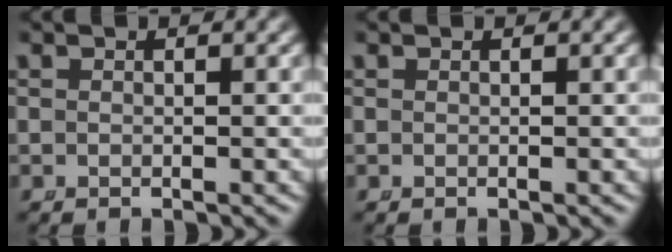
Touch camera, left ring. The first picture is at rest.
{"total": 0.0}